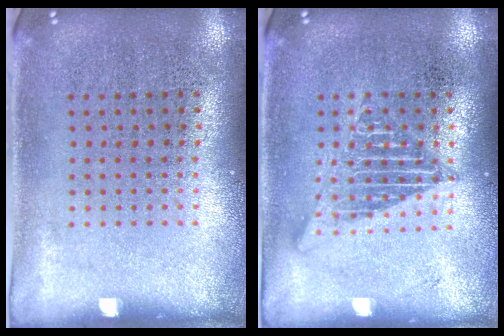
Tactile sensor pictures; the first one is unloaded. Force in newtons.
{"total": 2.4, "press": 2.4, "slide": 0.2}